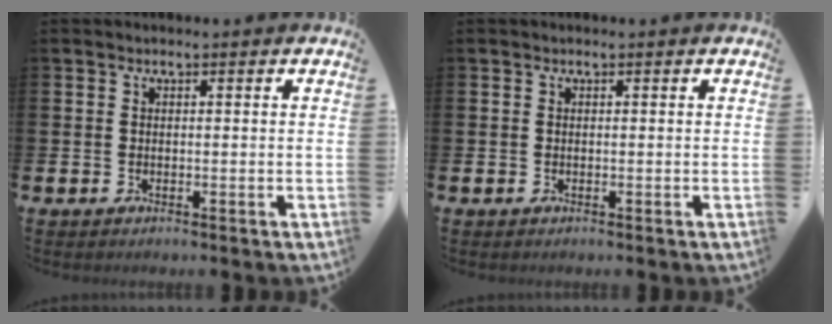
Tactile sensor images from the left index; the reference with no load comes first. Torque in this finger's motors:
{"motor_torque": [0.00, 0.00, 0.02, 0.00]}